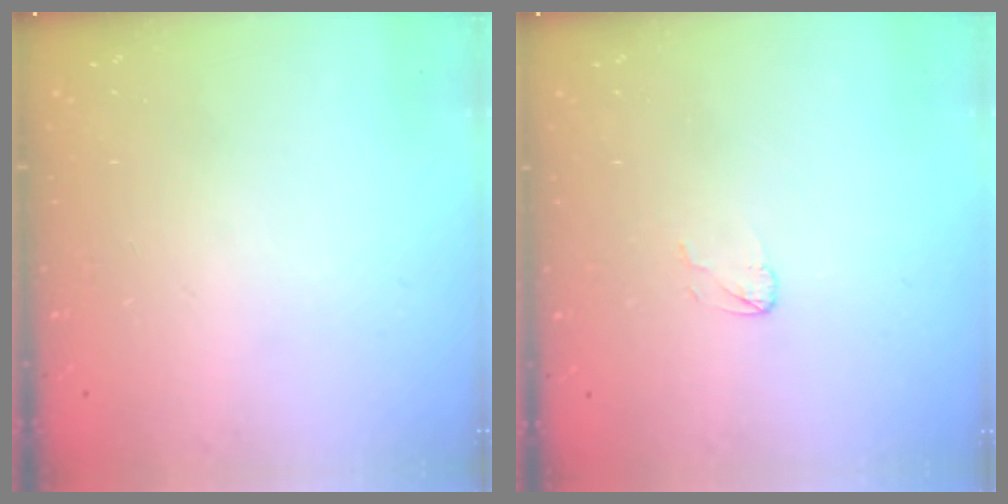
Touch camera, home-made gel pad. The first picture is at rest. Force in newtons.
{"total": 2.6, "press": 2.6, "slide": 0.2}